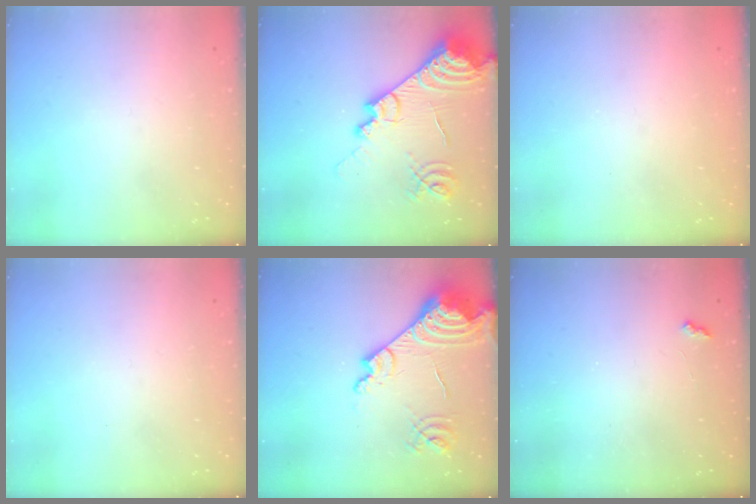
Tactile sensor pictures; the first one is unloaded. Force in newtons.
{"total": 20.0, "press": 19.9, "slide": 2.0}
{"total": 1.0, "press": 1.0, "slide": 0.1}
{"total": 0.0}
{"total": 18.7, "press": 18.6, "slide": 2.5}
{"total": 2.1, "press": 2.1, "slide": 0.5}